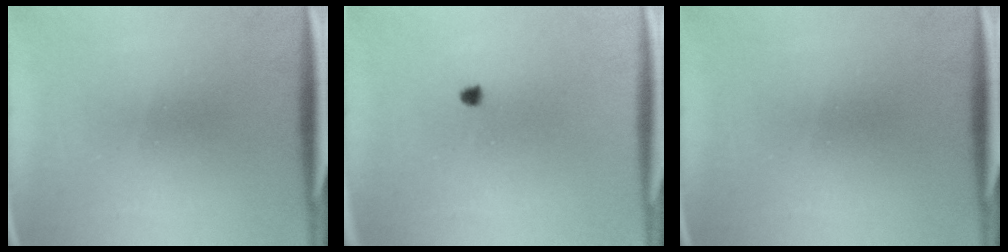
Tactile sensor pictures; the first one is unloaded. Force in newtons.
{"total": 1.0}
{"total": 0.0}